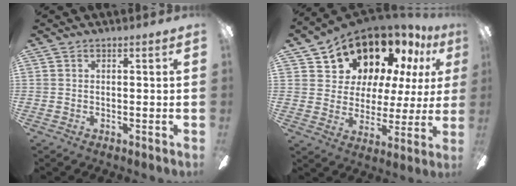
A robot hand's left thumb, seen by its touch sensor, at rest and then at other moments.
{"total": 17.5, "force": [13.8, 9.0, 6.1], "torque": [-0.107, -0.102, 0.250]}